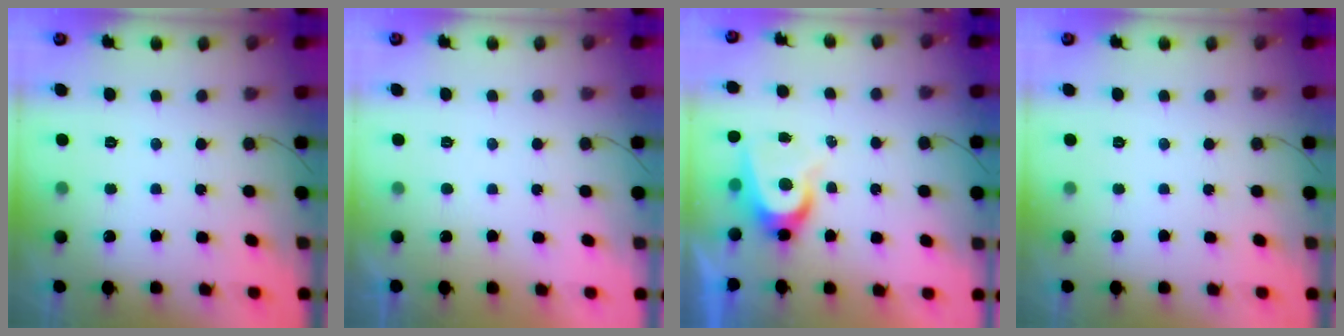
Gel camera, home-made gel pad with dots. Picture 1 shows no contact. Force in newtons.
{"total": 1.0, "press": 1.0, "slide": 0.2}
{"total": 6.7, "press": 6.7, "slide": 0.3}
{"total": 0.0}